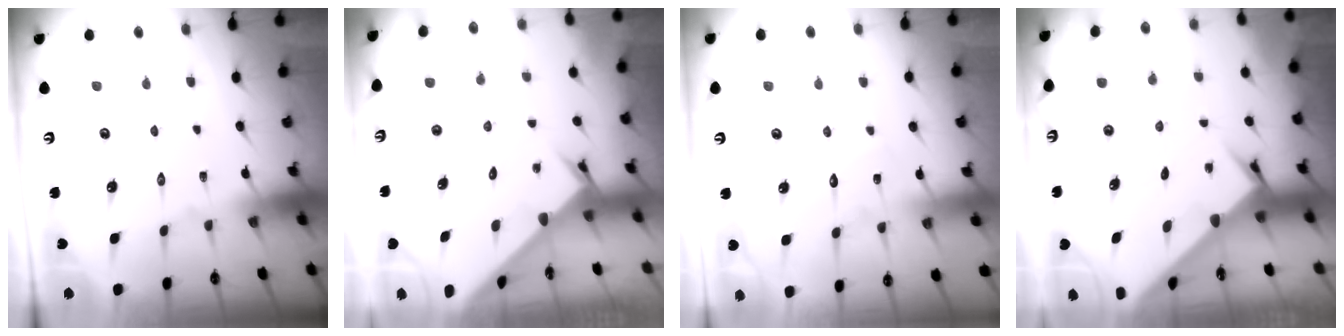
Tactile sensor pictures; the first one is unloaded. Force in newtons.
{"total": 2.7, "press": 2.7, "slide": 0.3}
{"total": 4.9, "press": 4.8, "slide": 0.4}
{"total": 2.2, "press": 2.2, "slide": 0.2}